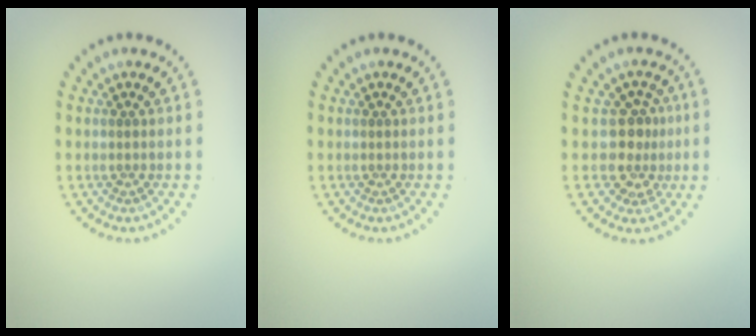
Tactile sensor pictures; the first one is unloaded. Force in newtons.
{"total": 0.0}
{"total": 2.9, "press": 2.4, "slide": 1.6}